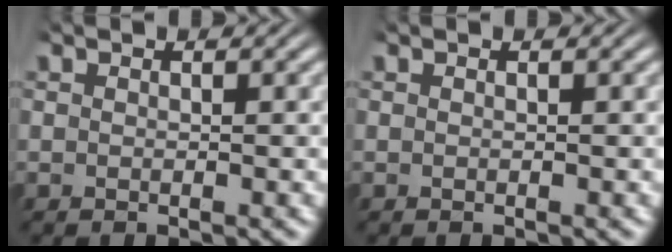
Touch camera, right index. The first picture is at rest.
{"total": 0.0}